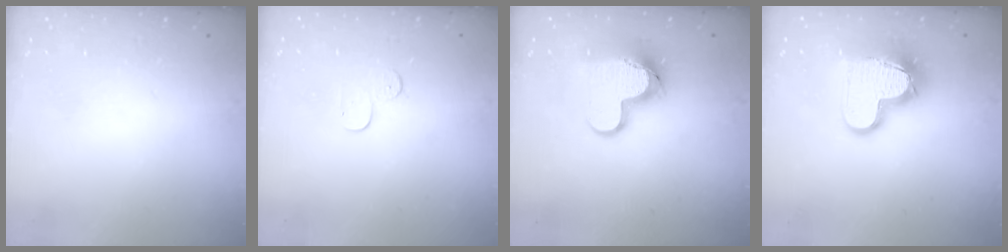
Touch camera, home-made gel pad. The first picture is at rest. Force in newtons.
{"total": 3.9, "press": 3.8, "slide": 0.3}
{"total": 12.4, "press": 12.3, "slide": 1.2}
{"total": 14.7, "press": 14.6, "slide": 1.2}